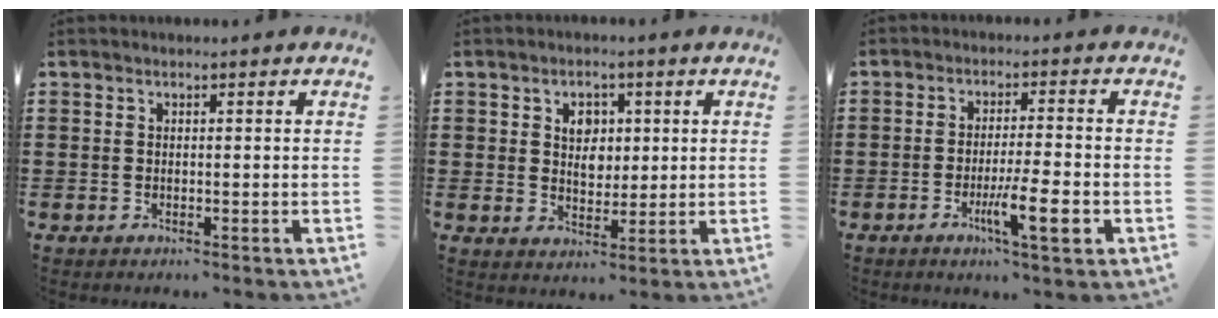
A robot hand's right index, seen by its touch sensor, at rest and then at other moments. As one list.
[{"total": 4.2, "force": [1.2, 3.0, 2.6], "torque": [-0.045, 0.007, 0.016]}, {"total": 7.7, "force": [-2.9, 0.9, 7.0], "torque": [-0.116, -0.006, -0.048]}]